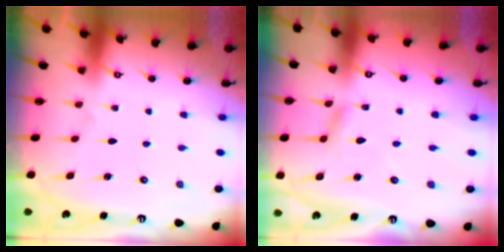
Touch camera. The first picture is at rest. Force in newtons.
{"total": 2.5, "press": 2.4, "slide": 0.3}